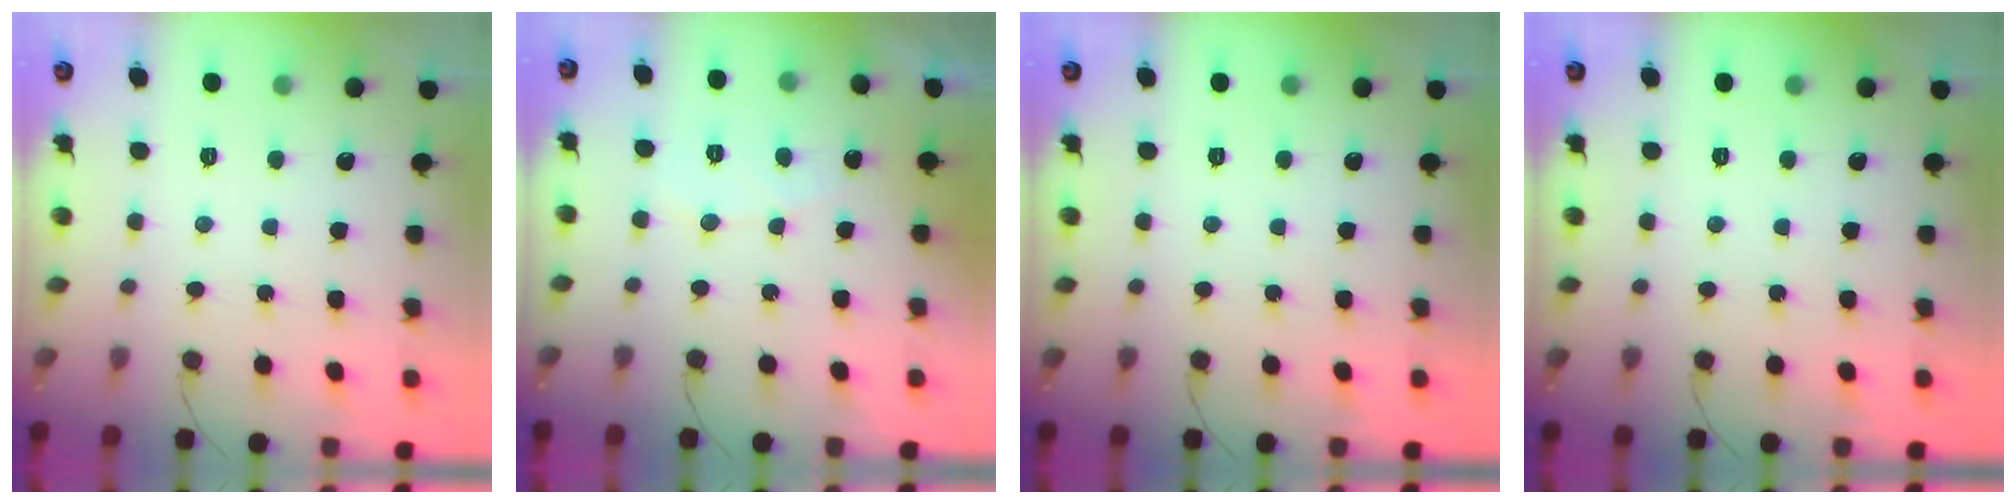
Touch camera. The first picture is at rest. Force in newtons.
{"total": 4.9, "press": 4.8, "slide": 0.5}
{"total": 0.0}
{"total": 0.0}